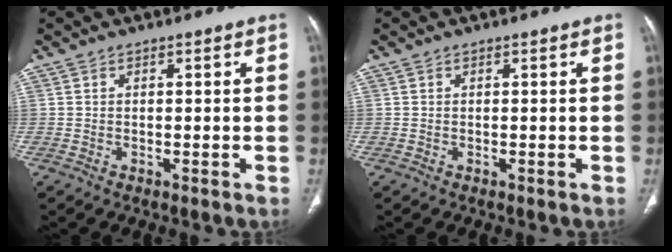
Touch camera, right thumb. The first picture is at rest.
{"total": 0.0}